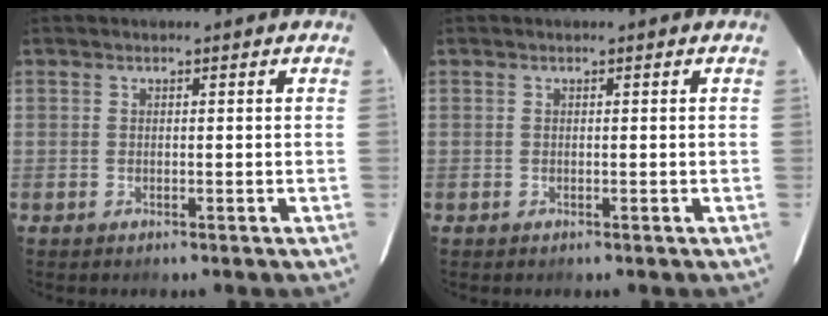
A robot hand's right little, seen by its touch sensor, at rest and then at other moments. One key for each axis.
{"total": 0.0}